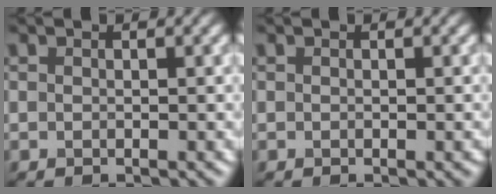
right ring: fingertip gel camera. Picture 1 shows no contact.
{"total": 0.0}